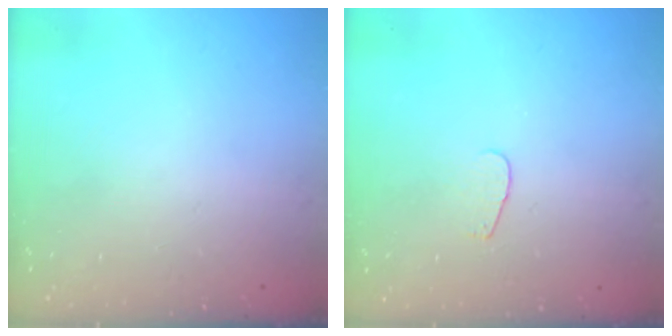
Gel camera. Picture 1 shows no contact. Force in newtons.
{"total": 2.8, "press": 2.8, "slide": 0.2}